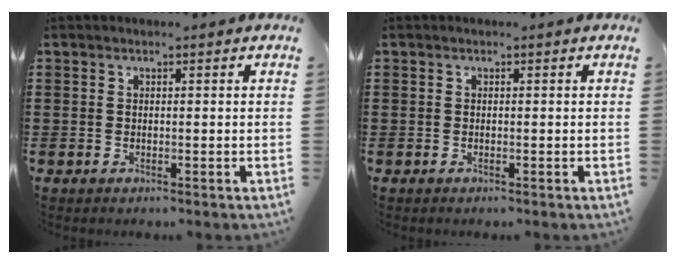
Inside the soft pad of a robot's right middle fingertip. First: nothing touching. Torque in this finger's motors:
{"motor_torque": [1.69, 0.45, 0.78, 0.01]}